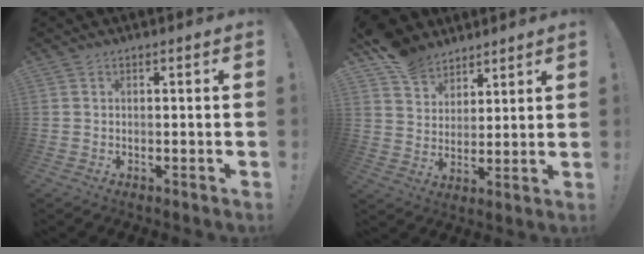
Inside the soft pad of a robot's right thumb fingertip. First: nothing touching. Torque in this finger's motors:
{"motor_torque": [-0.13, 1.56, 0.08, 0.06, 0.00]}